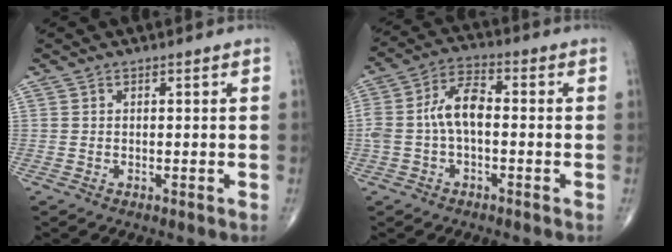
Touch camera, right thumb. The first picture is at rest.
{"total": 8.1, "force": [-0.7, 4.2, 6.9], "torque": [-0.142, 0.031, -0.019]}